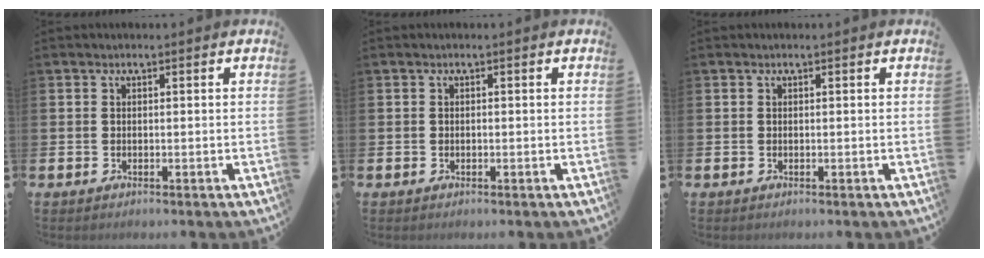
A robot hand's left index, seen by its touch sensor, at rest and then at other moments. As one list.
[{"total": 0.0}, {"total": 0.0}]